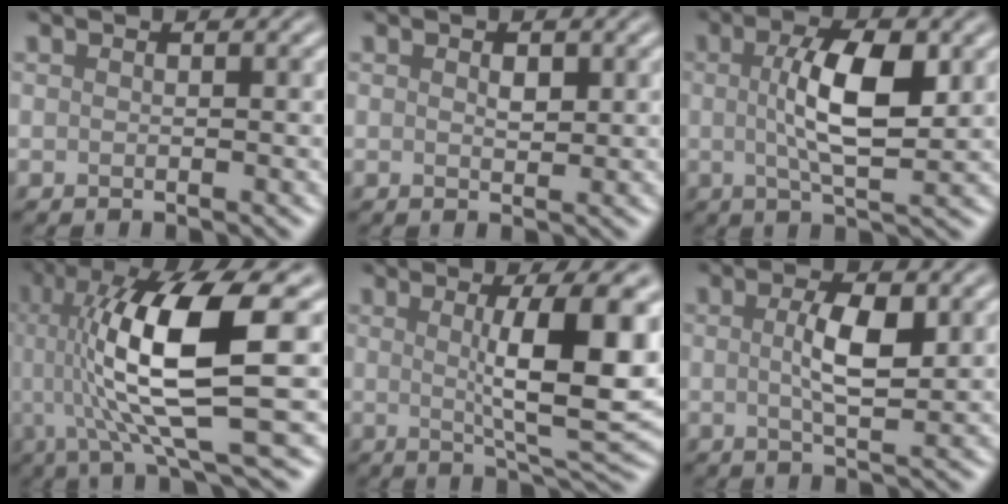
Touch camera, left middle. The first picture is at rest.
{"total": 1.1, "force": [0.4, 0.6, 0.8], "torque": [-0.014, -0.002, 0.008]}
{"total": 6.3, "force": [0.8, 2.0, 5.9], "torque": [-0.108, 0.004, 0.014]}
{"total": 11.9, "force": [1.1, 2.7, 11.6], "torque": [-0.188, 0.005, 0.025]}
{"total": 9.4, "force": [1.4, 1.9, 9.1], "torque": [-0.121, -0.006, 0.024]}
{"total": 3.9, "force": [0.6, 1.1, 3.7], "torque": [-0.072, 0.000, 0.009]}